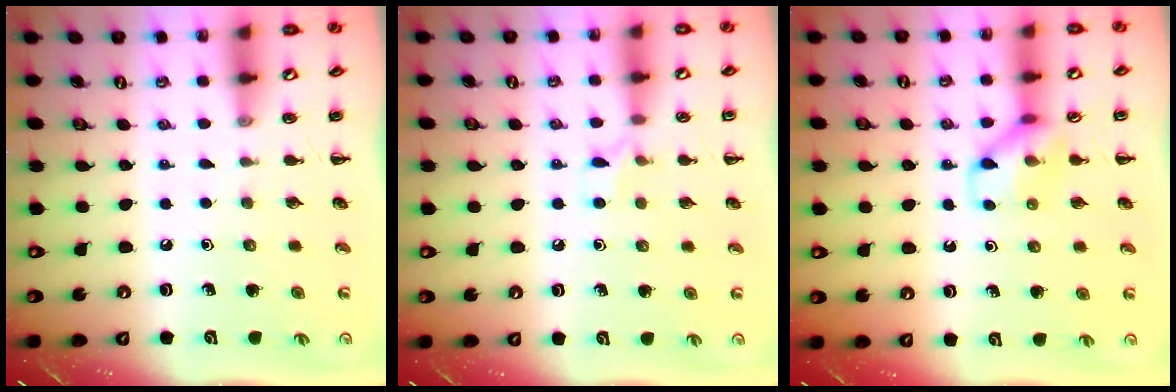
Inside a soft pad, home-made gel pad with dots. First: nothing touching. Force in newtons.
{"total": 5.0, "press": 4.7, "slide": 1.6}
{"total": 9.6, "press": 9.6, "slide": 0.3}